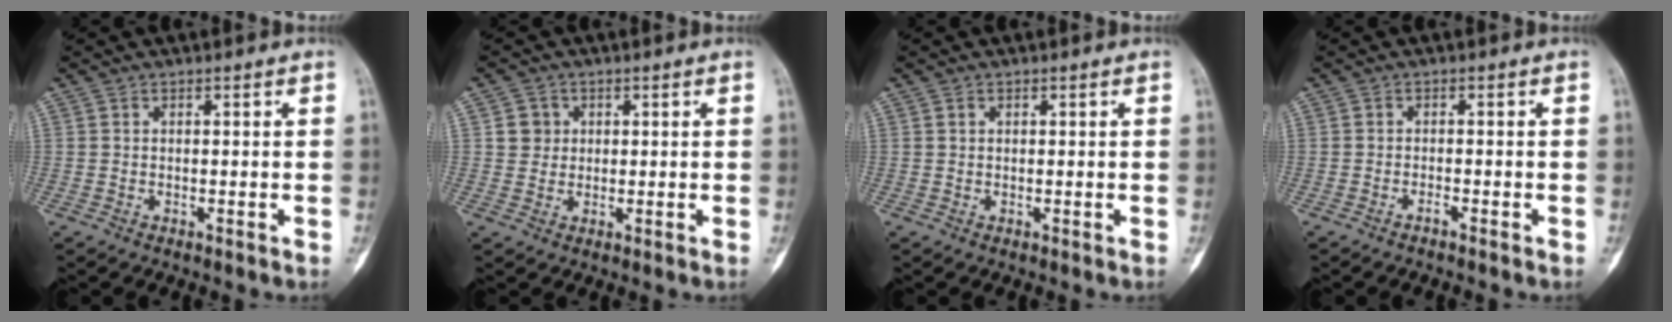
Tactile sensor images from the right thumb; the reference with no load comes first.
{"total": 3.3, "force": [0.8, 3.2, 0.6], "torque": [0.010, 0.001, 0.011]}
{"total": 0.6, "force": [0.3, 0.4, 0.3], "torque": [-0.002, 0.000, 0.005]}
{"total": 0.9, "force": [-0.8, 0.0, 0.4], "torque": [-0.014, 0.006, -0.015]}